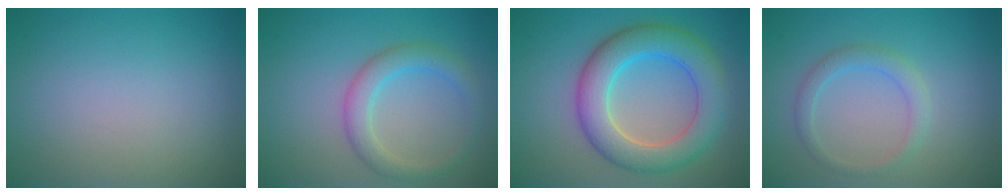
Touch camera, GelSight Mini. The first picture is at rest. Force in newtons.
{"total": 3.2, "press": 3.2, "slide": 0.1}
{"total": 7.1, "press": 7.1, "slide": 0.2}
{"total": 2.0, "press": 2.0, "slide": 0.1}